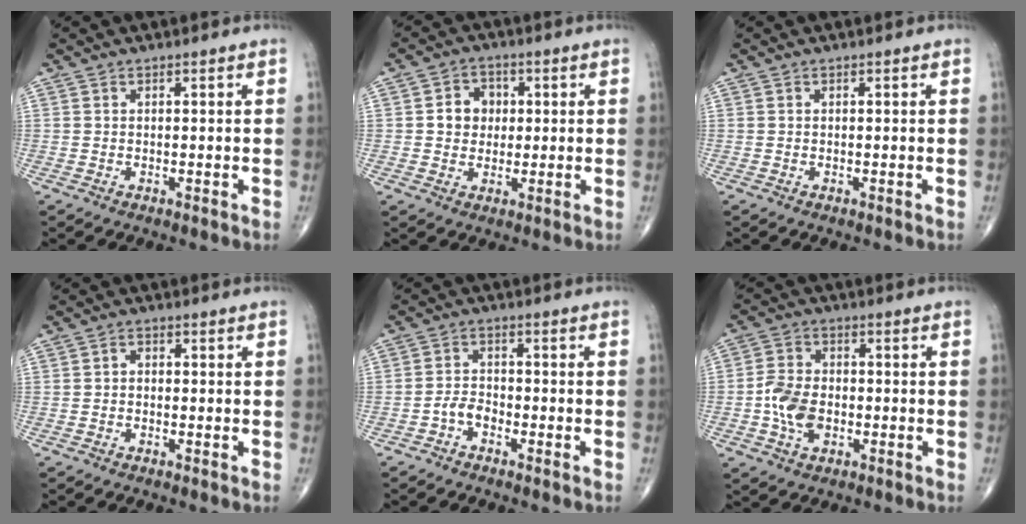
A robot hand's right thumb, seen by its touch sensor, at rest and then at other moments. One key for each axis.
{"total": 5.7, "fx": 0.7, "fy": 5.0, "fz": 2.7, "tx": -0.012, "ty": 0.006, "tz": 0.006}
{"total": 0.0}
{"total": 1.4, "fx": -0.2, "fy": 1.1, "fz": 0.9, "tx": -0.005, "ty": 0.009, "tz": -0.008}
{"total": 2.9, "fx": -1.8, "fy": 1.7, "fz": 1.6, "tx": -0.024, "ty": 0.016, "tz": -0.039}
{"total": 9.6, "fx": -2.6, "fy": 6.8, "fz": 6.2, "tx": -0.100, "ty": 0.022, "tz": -0.054}